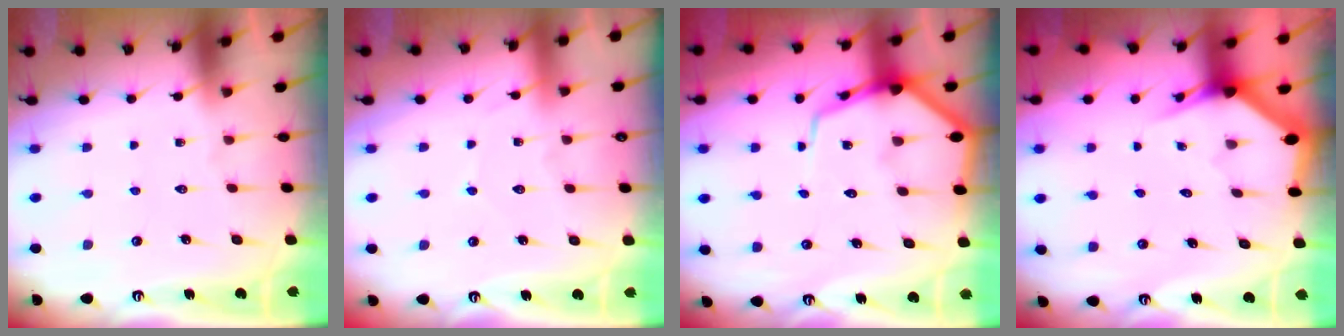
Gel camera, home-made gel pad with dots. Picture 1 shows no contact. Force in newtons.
{"total": 2.7, "press": 2.7, "slide": 0.3}
{"total": 9.8, "press": 9.8, "slide": 1.0}
{"total": 2.9, "press": 2.9, "slide": 0.1}